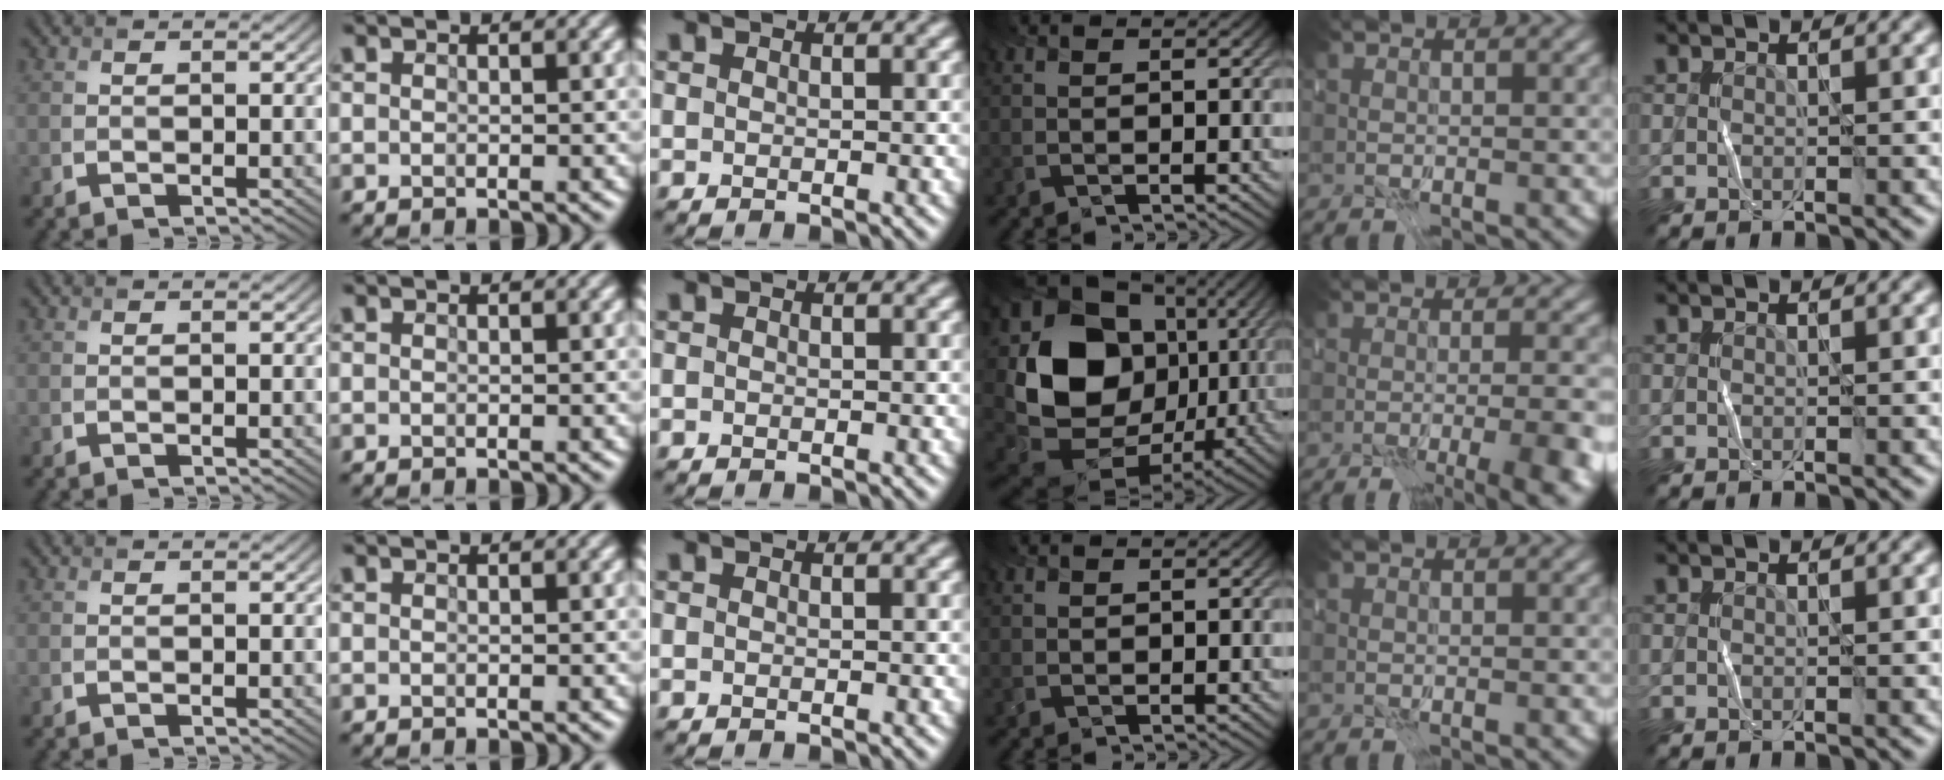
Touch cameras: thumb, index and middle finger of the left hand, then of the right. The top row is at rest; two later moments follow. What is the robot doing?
{"motion": "fold", "object": "receipt paper"}